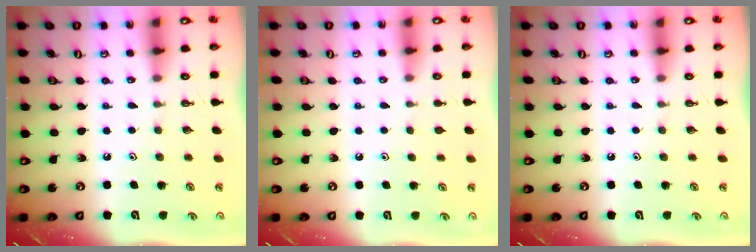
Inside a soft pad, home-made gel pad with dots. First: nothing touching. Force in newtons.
{"total": 0.8, "press": 0.7, "slide": 0.3}
{"total": 0.0}